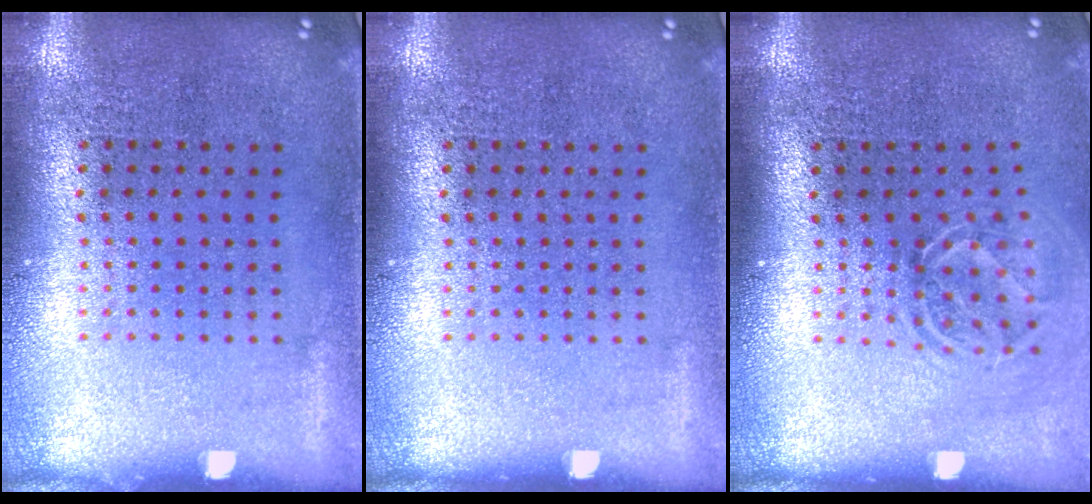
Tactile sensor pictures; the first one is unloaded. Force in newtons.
{"total": 0.0}
{"total": 1.7, "press": 1.2, "slide": 1.2}